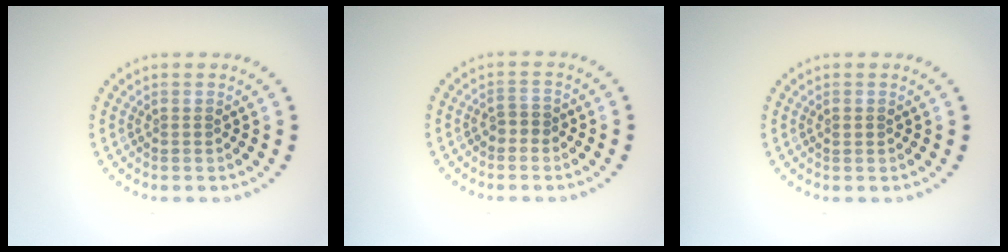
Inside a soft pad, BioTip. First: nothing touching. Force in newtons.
{"total": 1.1, "press": 1.0, "slide": 0.5}
{"total": 0.8, "press": 0.8, "slide": 0.1}